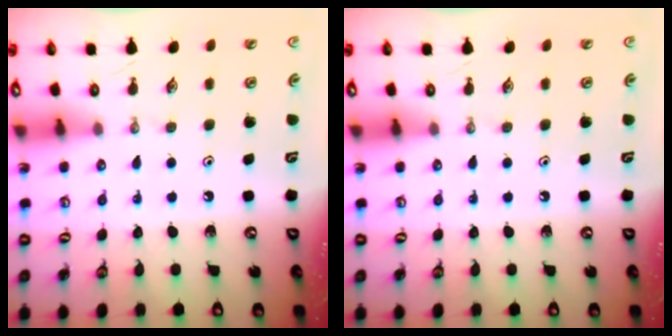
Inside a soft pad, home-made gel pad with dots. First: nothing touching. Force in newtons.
{"total": 0.0}